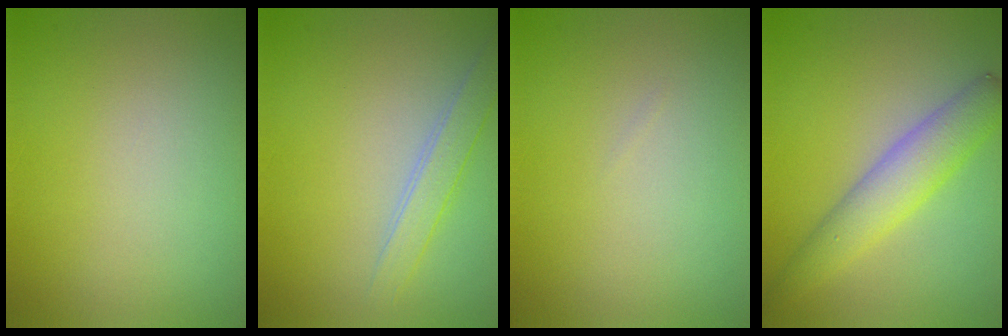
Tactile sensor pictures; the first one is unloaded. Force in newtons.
{"total": 2.3, "press": 2.3, "slide": 0.1}
{"total": 0.0}
{"total": 4.3, "press": 4.3, "slide": 0.2}